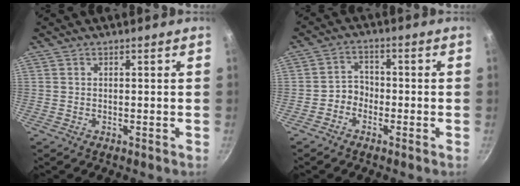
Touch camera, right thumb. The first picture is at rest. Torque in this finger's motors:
{"motor_torque": [0.15, 0.04, 0.32, 0.05, 0.00]}